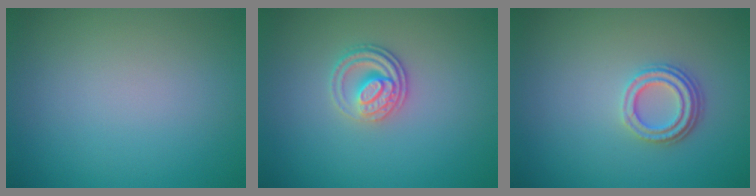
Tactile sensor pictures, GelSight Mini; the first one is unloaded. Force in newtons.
{"total": 2.8, "press": 2.5, "slide": 1.3}
{"total": 3.1, "press": 2.4, "slide": 2.0}